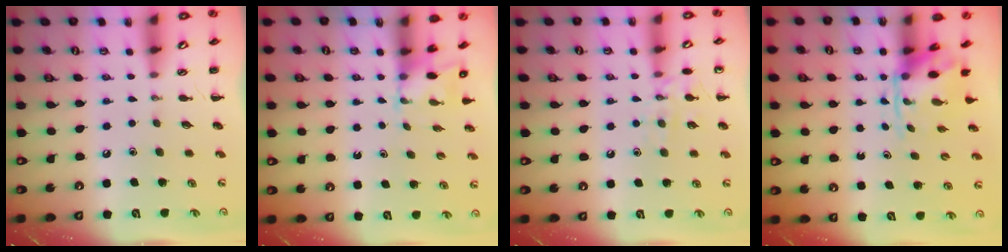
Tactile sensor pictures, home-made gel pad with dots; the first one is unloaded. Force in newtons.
{"total": 2.4, "press": 2.3, "slide": 0.8}
{"total": 9.2, "press": 9.1, "slide": 1.2}
{"total": 3.6, "press": 3.5, "slide": 1.0}